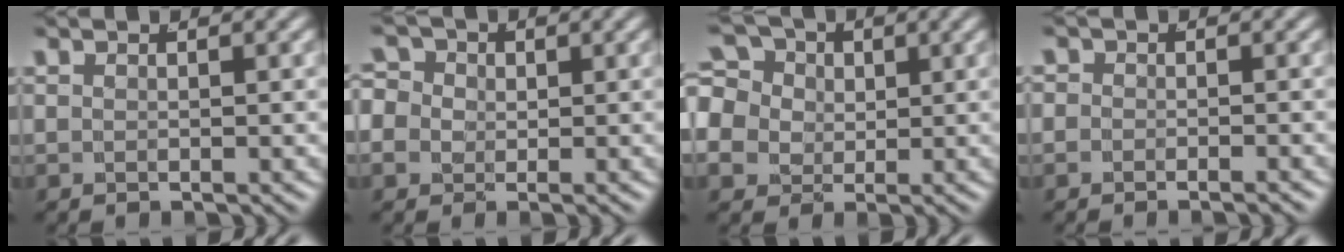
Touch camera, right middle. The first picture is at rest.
{"total": 6.7, "force": [0.4, 6.0, 3.0], "torque": [-0.078, -0.017, -0.002]}
{"total": 9.4, "force": [0.8, 8.2, 4.6], "torque": [-0.115, -0.030, 0.018]}
{"total": 1.5, "force": [-0.8, 1.2, 0.4], "torque": [-0.007, -0.001, -0.019]}